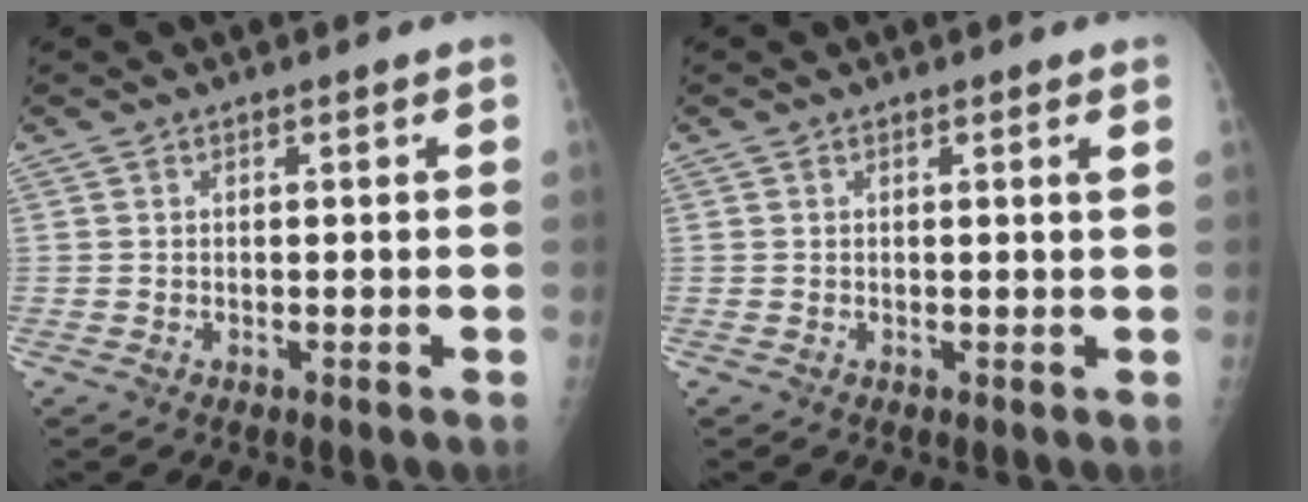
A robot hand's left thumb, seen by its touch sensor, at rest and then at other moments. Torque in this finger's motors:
{"motor_torque": [0.18, -0.09, -0.08, -0.04, 0.01]}